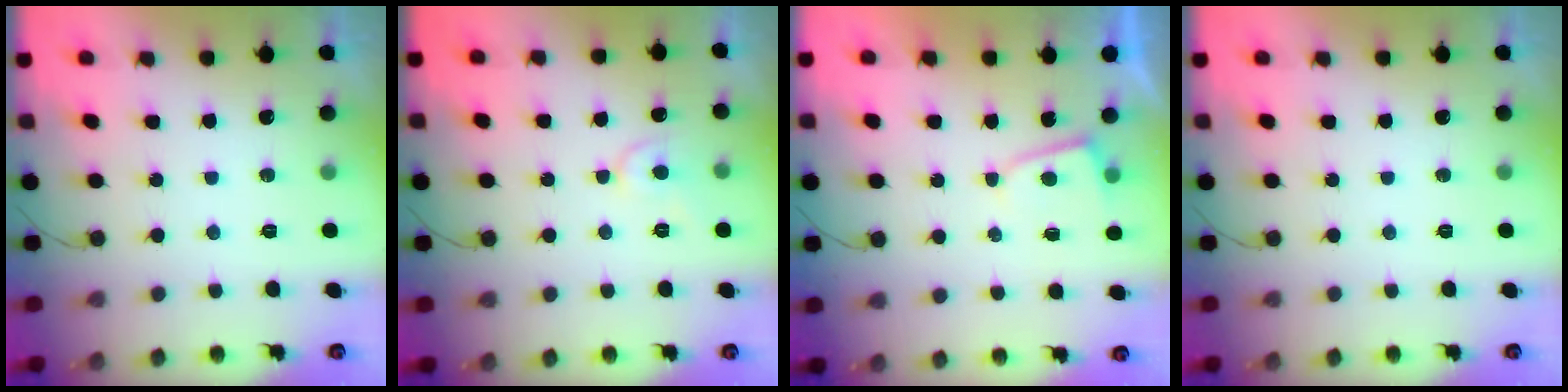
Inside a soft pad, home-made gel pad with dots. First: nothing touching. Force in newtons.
{"total": 6.0, "press": 6.0, "slide": 0.6}
{"total": 2.2, "press": 2.2, "slide": 0.3}
{"total": 0.0}